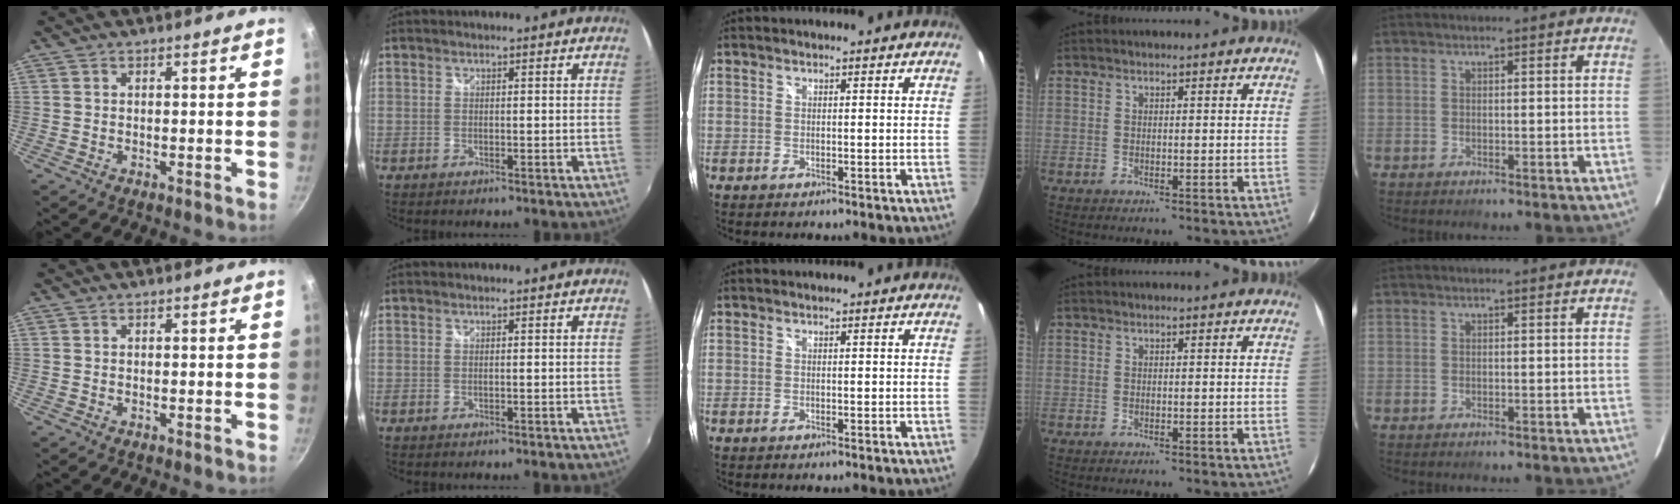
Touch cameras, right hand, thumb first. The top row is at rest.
{}